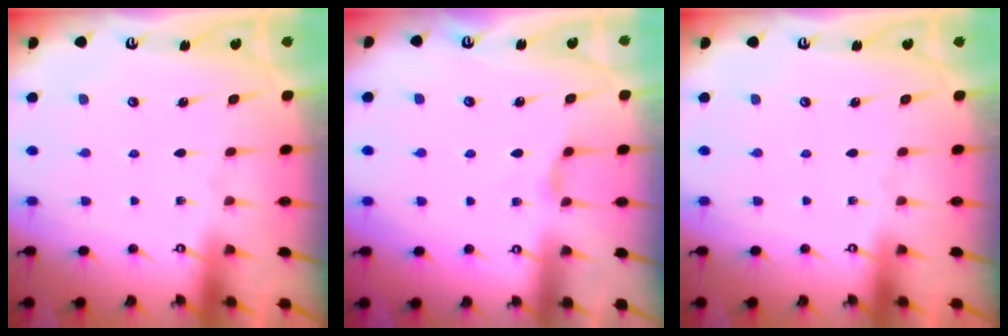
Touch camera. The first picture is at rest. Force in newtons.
{"total": 2.9, "press": 2.9, "slide": 0.5}
{"total": 0.0}